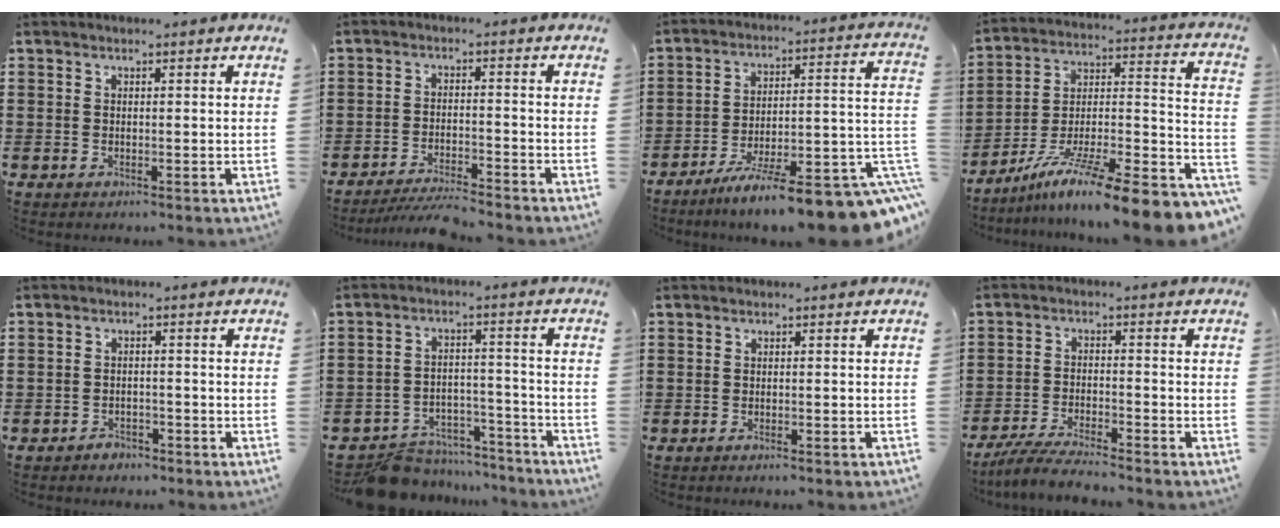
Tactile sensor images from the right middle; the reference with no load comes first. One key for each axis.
{"total": 4.5, "fx": -4.3, "fy": 0.3, "fz": 1.3, "tx": -0.028, "ty": -0.003, "tz": -0.086}
{"total": 13.7, "fx": -9.9, "fy": 1.1, "fz": 9.5, "tx": -0.133, "ty": 0.017, "tz": -0.170}
{"total": 11.8, "fx": -8.8, "fy": 0.3, "fz": 7.9, "tx": -0.125, "ty": -0.004, "tz": -0.160}
{"total": 2.0, "fx": -1.8, "fy": 0.7, "fz": -0.1, "tx": -0.004, "ty": 0.004, "tz": -0.042}
{"total": 8.2, "fx": -7.8, "fy": 2.0, "fz": 1.2, "tx": -0.012, "ty": 0.031, "tz": -0.150}
{"total": 0.8, "fx": -0.7, "fy": 0.1, "fz": 0.3, "tx": -0.009, "ty": -0.002, "tz": -0.014}
{"total": 5.2, "fx": -4.9, "fy": 0.3, "fz": 1.8, "tx": -0.043, "ty": -0.005, "tz": -0.097}